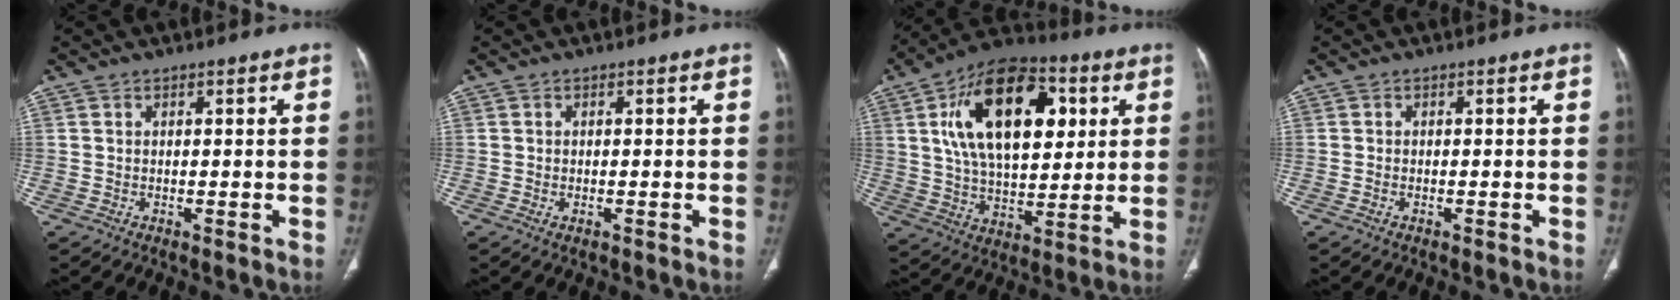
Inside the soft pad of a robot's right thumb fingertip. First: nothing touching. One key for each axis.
{"total": 1.2, "fx": -0.5, "fy": 0.6, "fz": 0.9, "tx": -0.019, "ty": 0.007, "tz": -0.004}
{"total": 23.1, "fx": 6.7, "fy": 12.7, "fz": 18.2, "tx": -0.272, "ty": -0.005, "tz": 0.106}
{"total": 0.6, "fx": -0.3, "fy": 0.3, "fz": 0.4, "tx": -0.012, "ty": 0.006, "tz": -0.004}